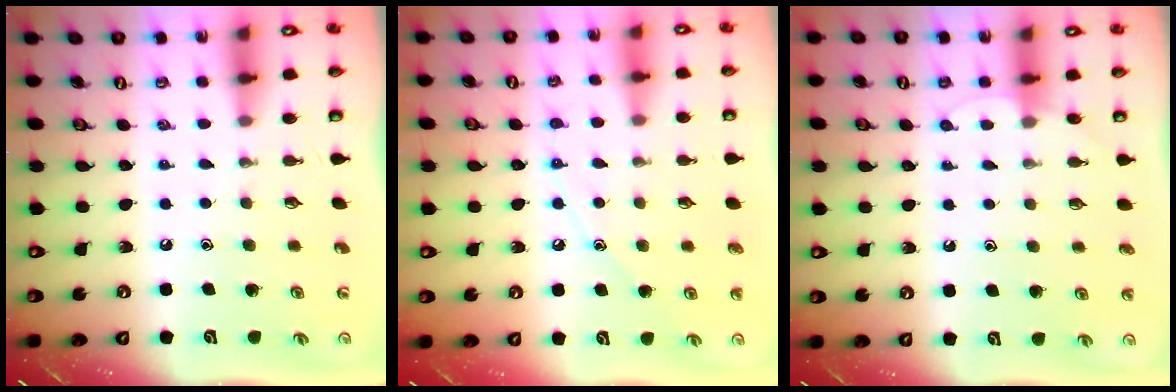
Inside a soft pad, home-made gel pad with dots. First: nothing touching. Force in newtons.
{"total": 7.1, "press": 7.1, "slide": 0.2}
{"total": 3.7, "press": 3.7, "slide": 0.3}